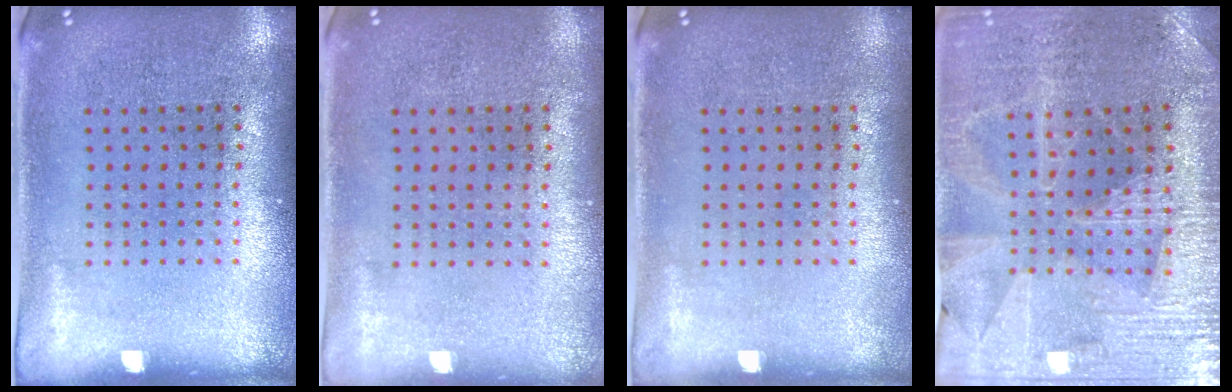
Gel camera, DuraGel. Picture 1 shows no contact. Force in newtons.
{"total": 0.0}
{"total": 0.0}
{"total": 2.9, "press": 2.9, "slide": 0.6}